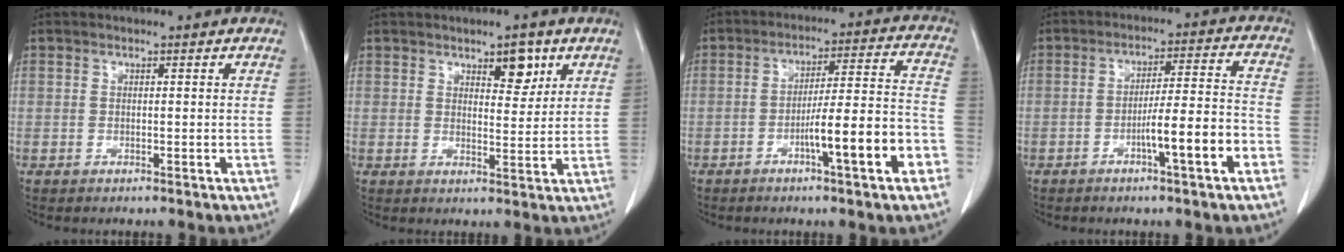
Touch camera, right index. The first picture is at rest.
{"total": 4.6, "force": [2.7, 1.8, 3.2], "torque": [-0.042, -0.004, 0.039]}
{"total": 12.4, "force": [-5.1, 0.5, 11.3], "torque": [-0.165, 0.015, -0.072]}
{"total": 9.7, "force": [-4.1, 0.1, 8.8], "torque": [-0.132, 0.013, -0.062]}